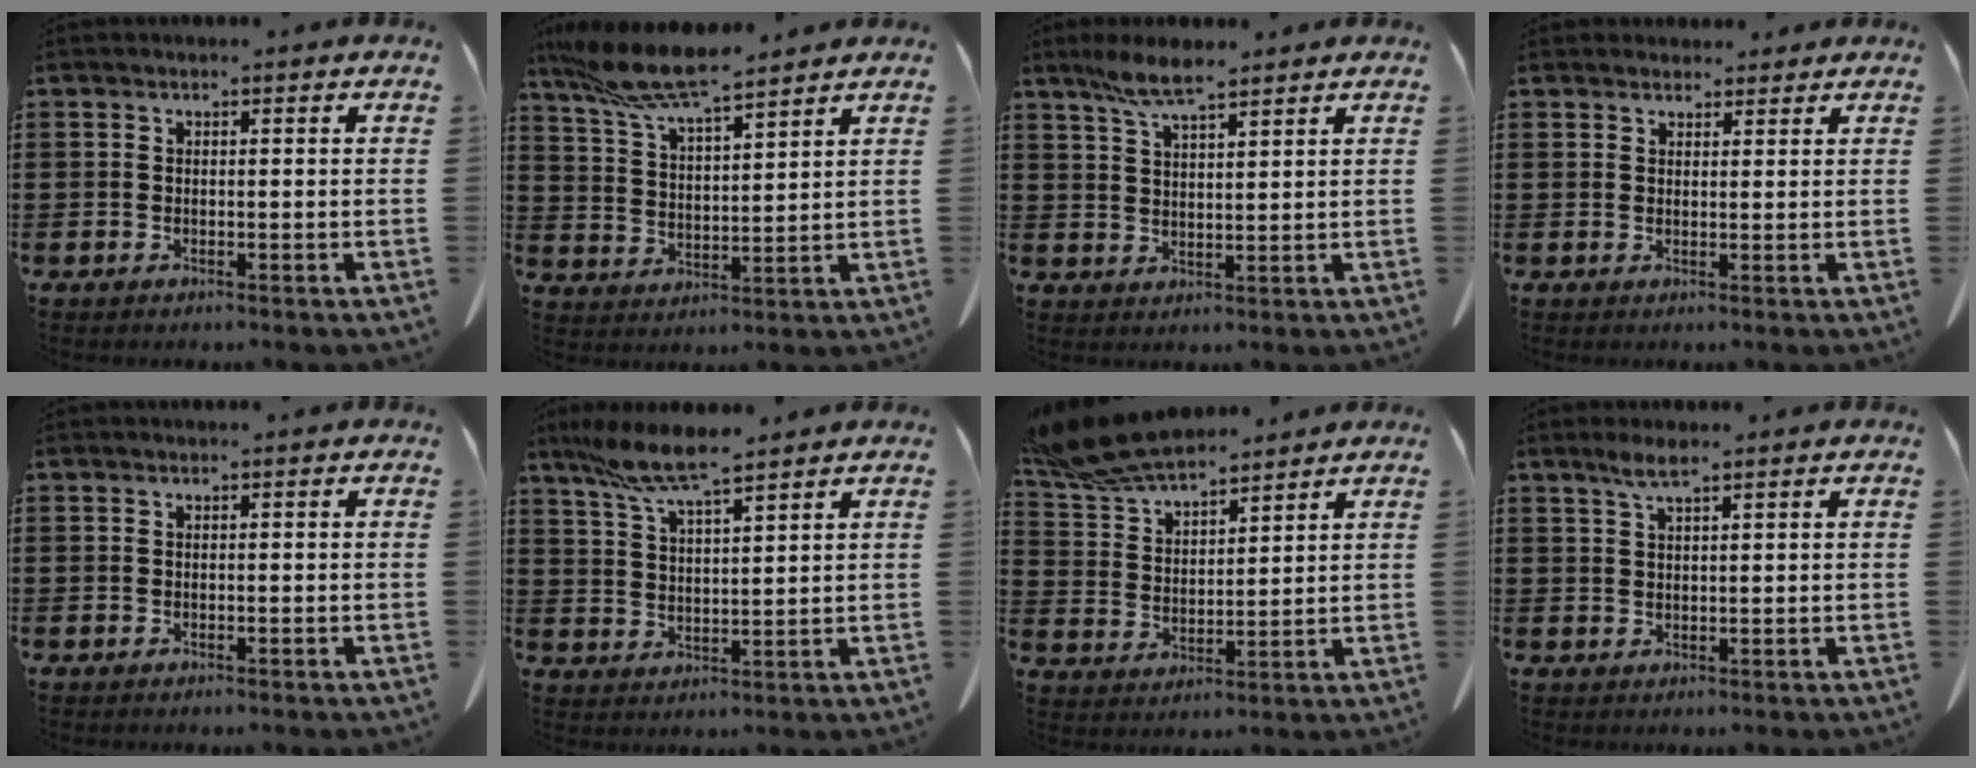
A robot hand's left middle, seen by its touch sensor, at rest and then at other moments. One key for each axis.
{"total": 9.6, "fx": 8.3, "fy": 0.5, "fz": 4.9, "tx": -0.121, "ty": -0.034, "tz": 0.147}
{"total": 6.1, "fx": 4.5, "fy": 1.0, "fz": 3.9, "tx": -0.088, "ty": -0.004, "tz": 0.083}
{"total": 2.5, "fx": 2.4, "fy": 0.9, "fz": 0.2, "tx": -0.001, "ty": -0.006, "tz": 0.045}
{"total": 0.0}
{"total": 8.1, "fx": 6.5, "fy": 0.5, "fz": 4.8, "tx": -0.111, "ty": -0.023, "tz": 0.119}
{"total": 9.7, "fx": 8.6, "fy": 2.2, "fz": 3.8, "tx": -0.107, "ty": -0.026, "tz": 0.162}
{"total": 2.9, "fx": 1.9, "fy": 0.4, "fz": 2.1, "tx": -0.044, "ty": 0.001, "tz": 0.035}